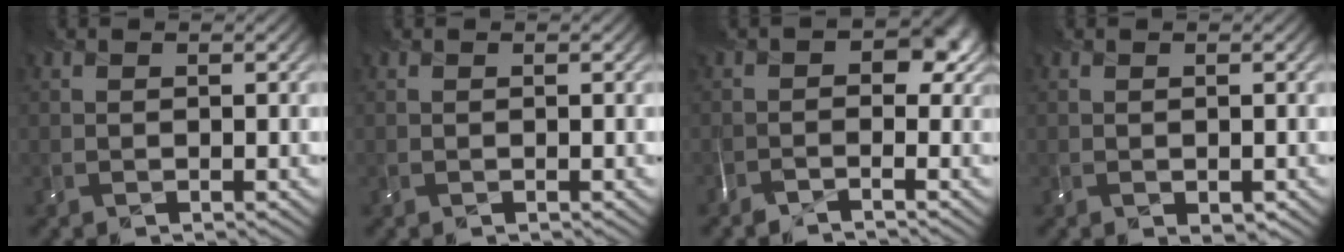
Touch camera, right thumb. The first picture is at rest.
{"total": 0.0}
{"total": 2.8, "force": [-1.5, 1.2, 2.1], "torque": [-0.022, -0.002, -0.036]}
{"total": 1.5, "force": [-0.6, 0.9, 1.0], "torque": [-0.021, -0.009, -0.007]}